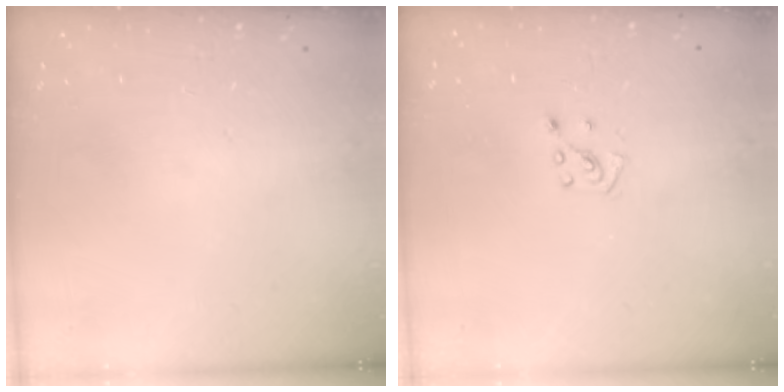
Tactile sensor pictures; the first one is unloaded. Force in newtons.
{"total": 3.6, "press": 3.6, "slide": 0.4}